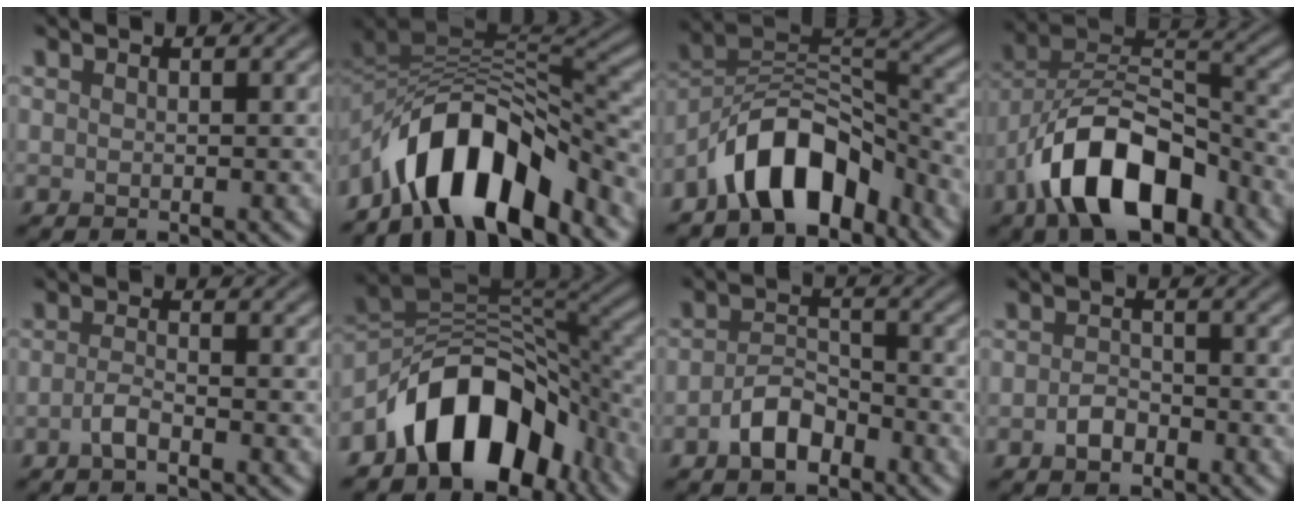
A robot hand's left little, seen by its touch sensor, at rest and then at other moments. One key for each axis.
{"total": 10.9, "fx": -6.7, "fy": 4.3, "fz": 7.4, "tx": -0.105, "ty": 0.009, "tz": -0.125}
{"total": 8.6, "fx": -5.8, "fy": 4.1, "fz": 4.8, "tx": -0.059, "ty": 0.012, "tz": -0.111}
{"total": 10.9, "fx": -6.2, "fy": 5.2, "fz": 7.4, "tx": -0.125, "ty": 0.016, "tz": -0.121}
{"total": 1.6, "fx": -0.9, "fy": 0.3, "fz": 1.2, "tx": -0.026, "ty": 0.004, "tz": -0.022}
{"total": 11.0, "fx": -6.2, "fy": 6.5, "fz": 6.4, "tx": -0.076, "ty": 0.007, "tz": -0.115}
{"total": 3.4, "fx": -2.0, "fy": 1.8, "fz": 2.1, "tx": -0.037, "ty": 0.009, "tz": -0.041}
{"total": 1.8, "fx": -1.0, "fy": 1.1, "fz": 1.0, "tx": -0.018, "ty": 0.004, "tz": -0.021}